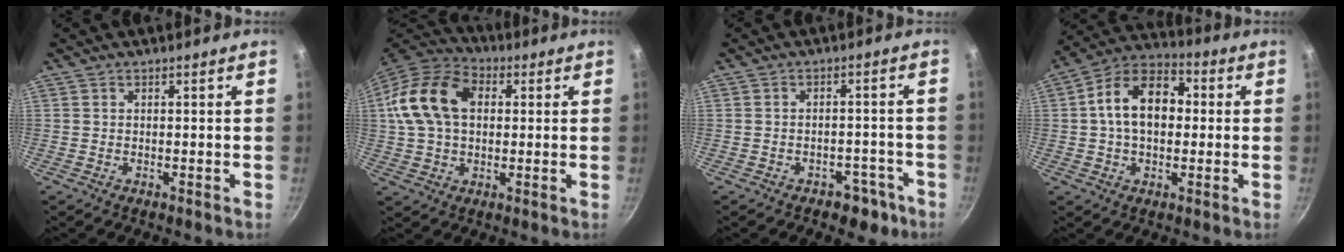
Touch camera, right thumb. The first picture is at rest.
{"total": 16.2, "force": [2.8, 11.2, 11.4], "torque": [-0.197, 0.026, 0.037]}
{"total": 5.1, "force": [-3.1, 3.4, 2.2], "torque": [0.003, 0.037, -0.020]}
{"total": 14.0, "force": [1.1, 9.5, 10.3], "torque": [-0.138, 0.032, -0.001]}